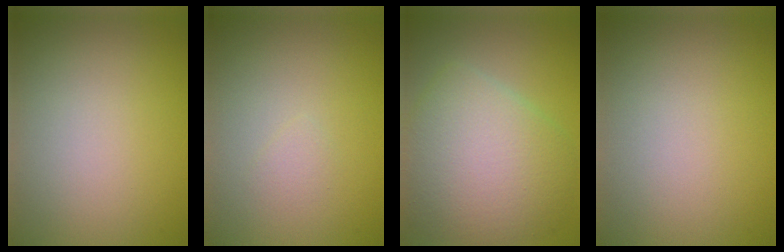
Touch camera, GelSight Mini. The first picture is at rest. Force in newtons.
{"total": 0.7, "press": 0.7, "slide": 0.1}
{"total": 8.2, "press": 8.2, "slide": 0.2}
{"total": 0.0}